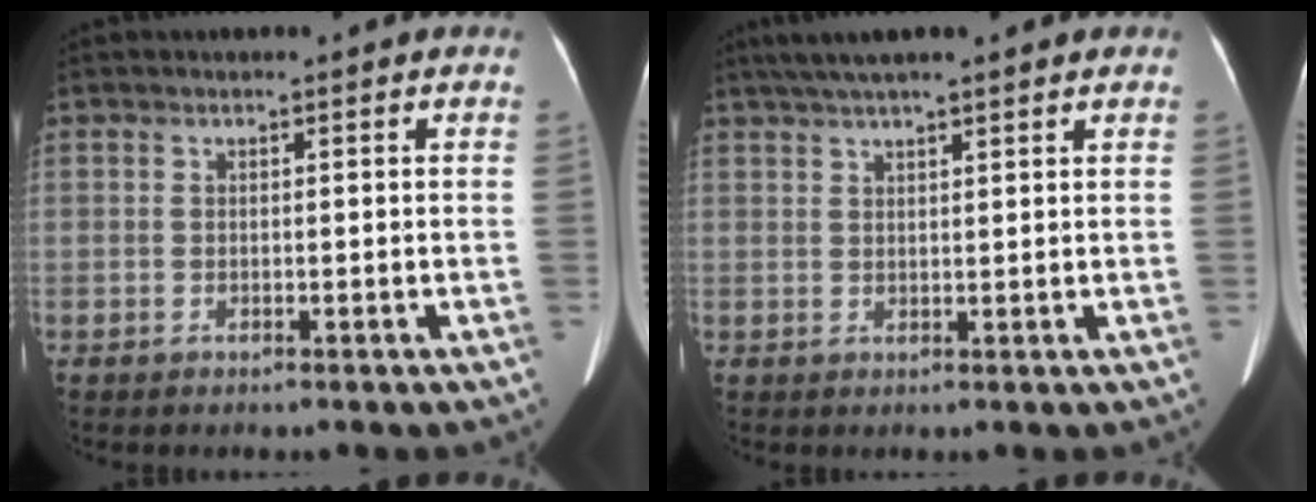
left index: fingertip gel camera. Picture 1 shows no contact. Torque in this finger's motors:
{"motor_torque": [0.94, -1.06, 0.19, 0.10]}